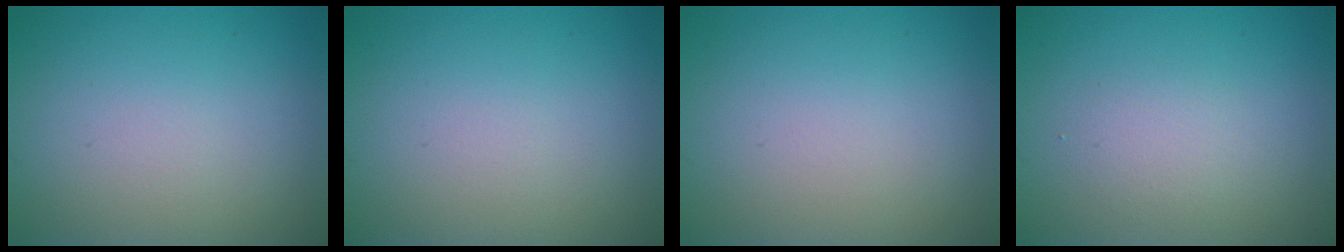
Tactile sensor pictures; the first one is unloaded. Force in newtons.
{"total": 0.0}
{"total": 0.0}
{"total": 1.6, "press": 1.6, "slide": 0.1}